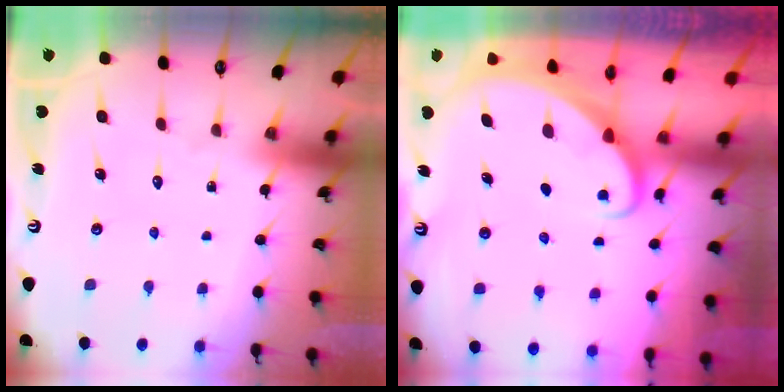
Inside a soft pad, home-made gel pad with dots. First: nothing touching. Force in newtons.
{"total": 1.8, "press": 1.8, "slide": 0.0}